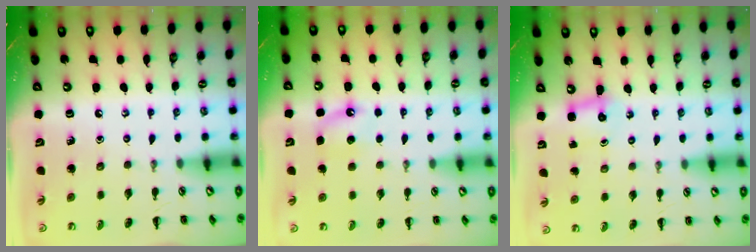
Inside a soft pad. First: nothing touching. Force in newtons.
{"total": 4.2, "press": 4.0, "slide": 1.3}
{"total": 2.8, "press": 2.7, "slide": 0.9}